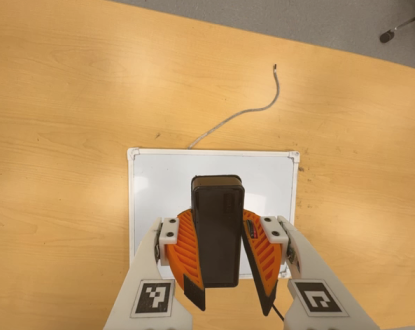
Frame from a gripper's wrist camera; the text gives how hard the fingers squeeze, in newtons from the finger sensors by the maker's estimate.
{"total": 11.2, "left": 10.3, "right": 12.1}